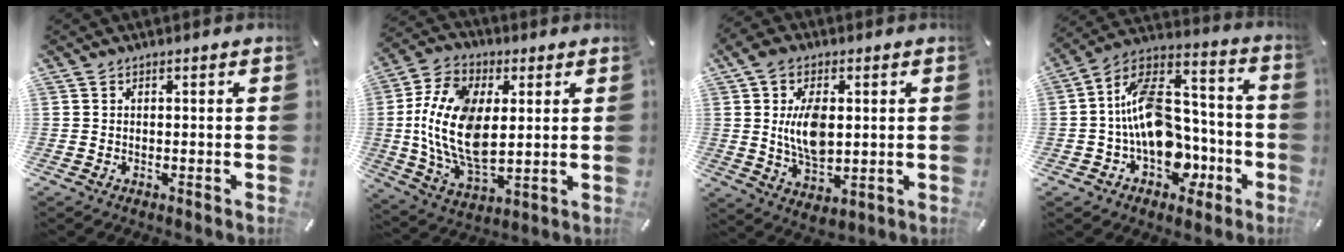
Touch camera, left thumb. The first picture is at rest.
{"total": 17.6, "force": [1.3, 11.0, 13.6], "torque": [-0.317, -0.001, 0.023]}
{"total": 12.6, "force": [1.6, 8.0, 9.6], "torque": [-0.188, 0.001, 0.027]}
{"total": 18.5, "force": [-2.3, 13.7, 12.2], "torque": [-0.208, 0.002, -0.034]}